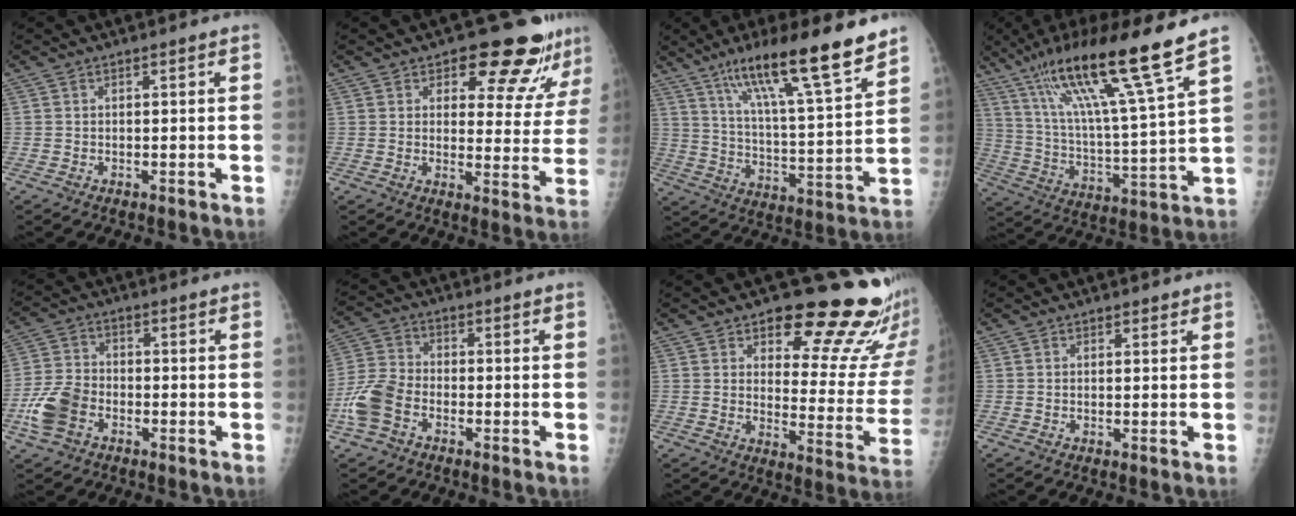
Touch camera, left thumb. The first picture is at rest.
{"total": 12.4, "force": [9.6, 5.0, 6.1], "torque": [-0.027, -0.067, 0.110]}
{"total": 20.2, "force": [14.0, 2.4, 14.4], "torque": [-0.215, -0.063, 0.232]}
{"total": 20.4, "force": [13.6, 0.6, 15.2], "torque": [-0.252, -0.055, 0.240]}
{"total": 8.4, "force": [-3.4, 5.7, 5.2], "torque": [-0.109, 0.016, -0.068]}
{"total": 8.4, "force": [-3.6, 5.4, 5.2], "torque": [-0.117, 0.020, -0.076]}
{"total": 20.3, "force": [14.9, 7.4, 11.6], "torque": [-0.090, -0.108, 0.181]}
{"total": 0.7, "force": [0.5, 0.4, 0.2], "torque": [0.000, -0.004, 0.005]}